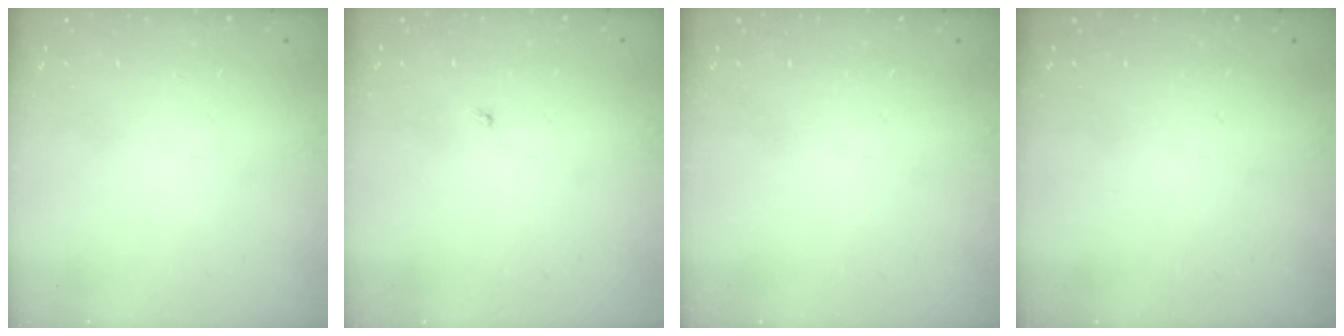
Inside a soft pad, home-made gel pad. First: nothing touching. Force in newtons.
{"total": 1.9, "press": 1.9, "slide": 0.3}
{"total": 0.0}
{"total": 0.0}